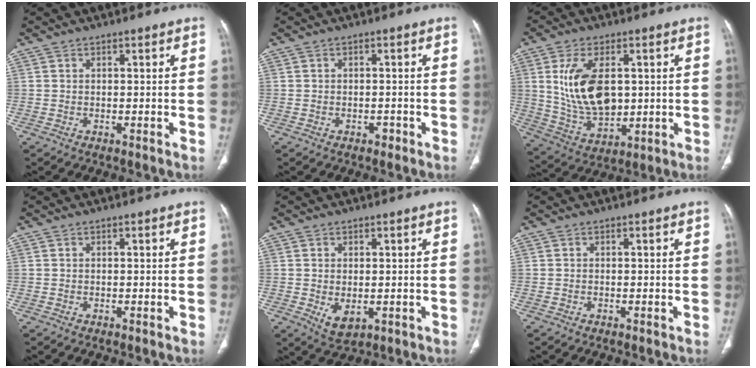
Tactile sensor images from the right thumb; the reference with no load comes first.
{"total": 1.1, "force": [-0.6, 0.8, 0.4], "torque": [-0.003, 0.002, -0.009]}
{"total": 14.6, "force": [2.5, 8.5, 11.6], "torque": [-0.204, -0.014, 0.061]}
{"total": 0.0}
{"total": 4.0, "force": [-0.7, 2.3, 3.2], "torque": [-0.053, -0.008, 0.003]}
{"total": 0.0}